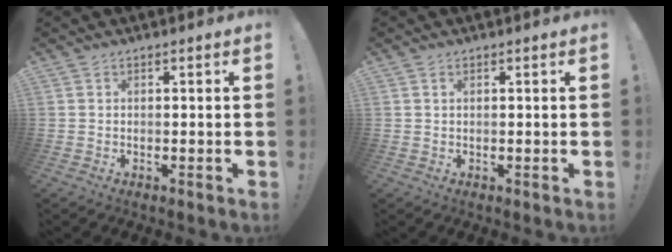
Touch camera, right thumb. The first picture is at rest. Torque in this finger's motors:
{"motor_torque": [-0.20, 0.14, 0.02, -0.03, -0.11]}